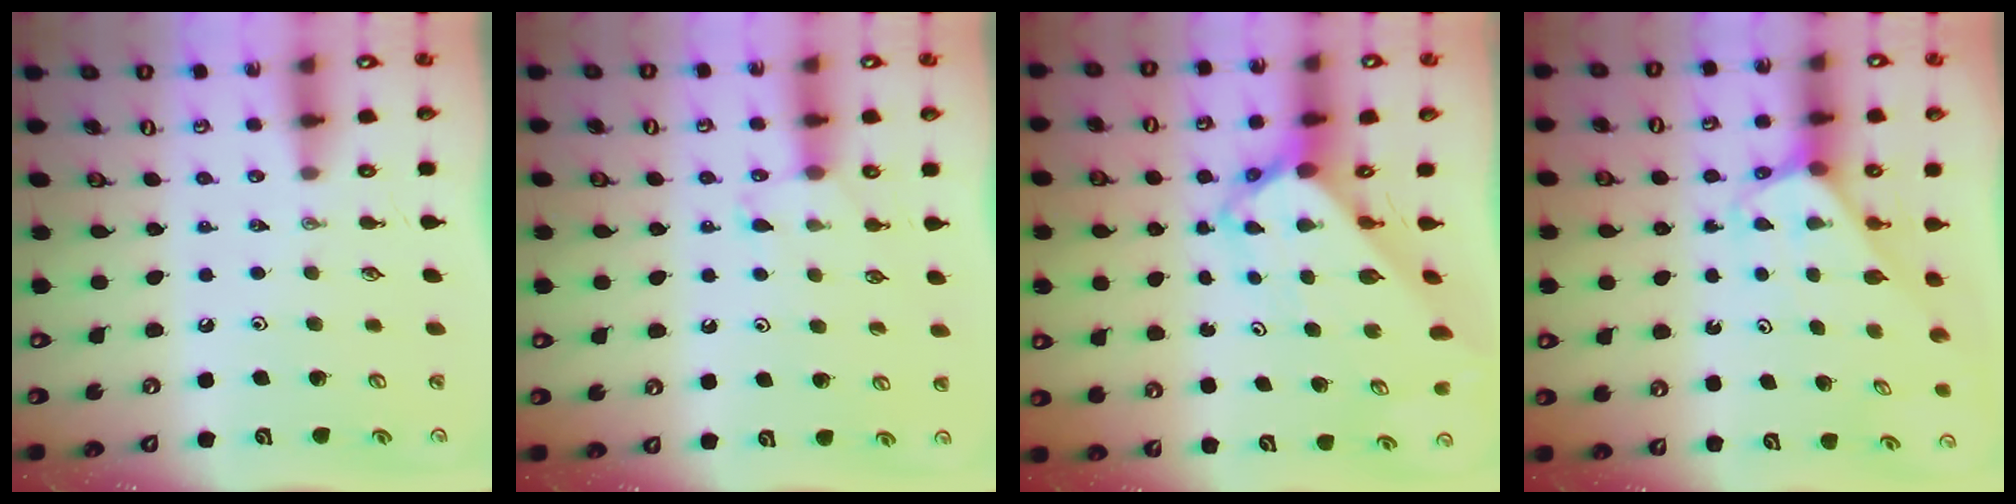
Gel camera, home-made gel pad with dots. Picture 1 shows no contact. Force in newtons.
{"total": 4.9, "press": 4.8, "slide": 0.4}
{"total": 4.8, "press": 4.7, "slide": 0.5}
{"total": 2.8, "press": 2.8, "slide": 0.1}